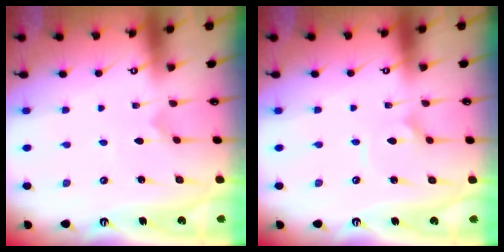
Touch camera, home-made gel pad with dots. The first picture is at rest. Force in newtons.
{"total": 2.5, "press": 2.5, "slide": 0.3}